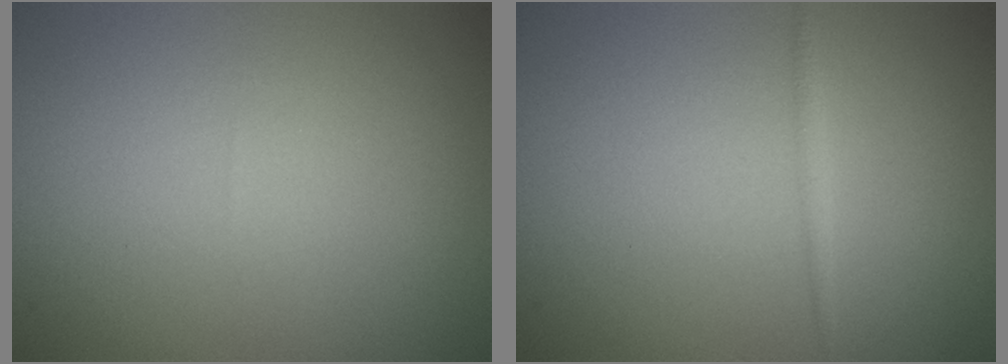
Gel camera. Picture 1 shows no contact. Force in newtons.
{"total": 0.7, "press": 0.7, "slide": 0.0}